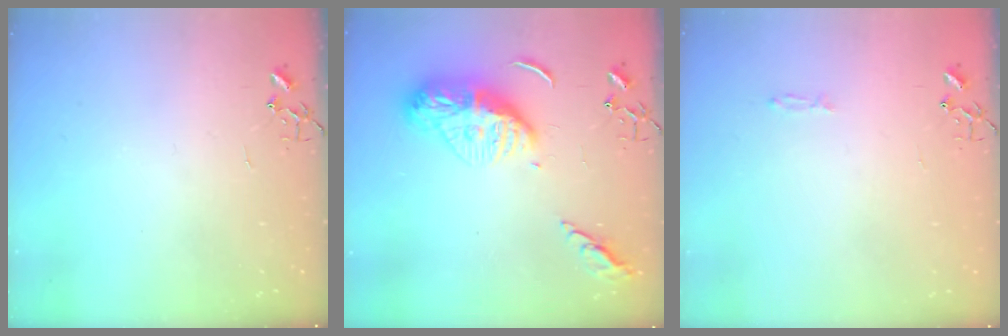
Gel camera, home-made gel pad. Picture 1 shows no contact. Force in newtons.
{"total": 15.4, "press": 15.3, "slide": 1.3}
{"total": 3.1, "press": 3.1, "slide": 0.4}